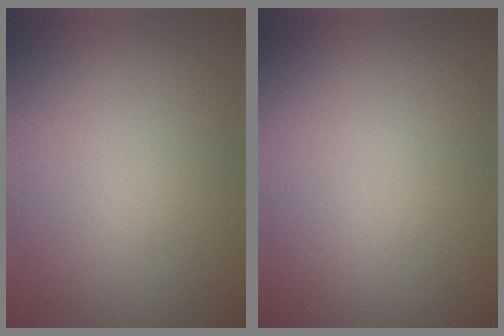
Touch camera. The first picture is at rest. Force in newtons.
{"total": 0.0}